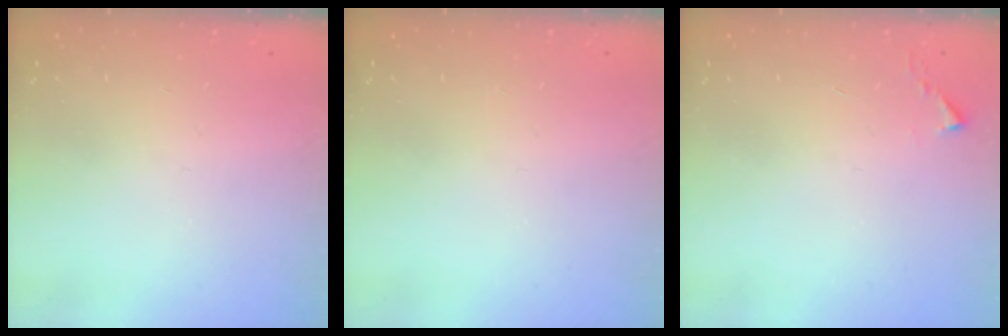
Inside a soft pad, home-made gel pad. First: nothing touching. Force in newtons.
{"total": 0.0}
{"total": 1.1, "press": 1.1, "slide": 0.1}